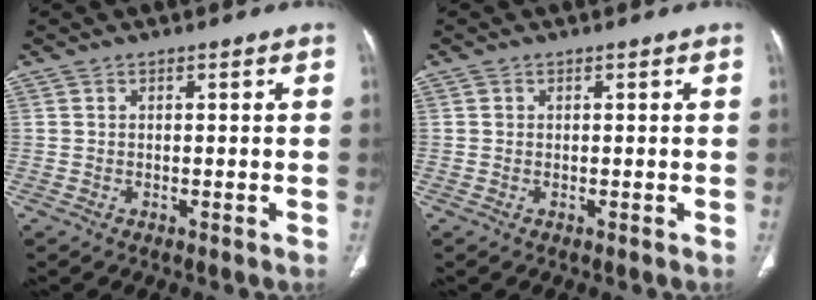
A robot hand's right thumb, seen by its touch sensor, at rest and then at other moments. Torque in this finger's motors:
{"motor_torque": [-0.07, -0.04, 0.36, 0.41, -0.01]}